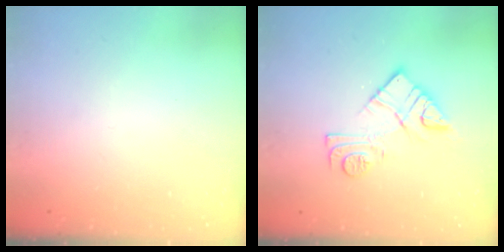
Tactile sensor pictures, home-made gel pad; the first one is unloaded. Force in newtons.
{"total": 12.3, "press": 12.2, "slide": 0.7}